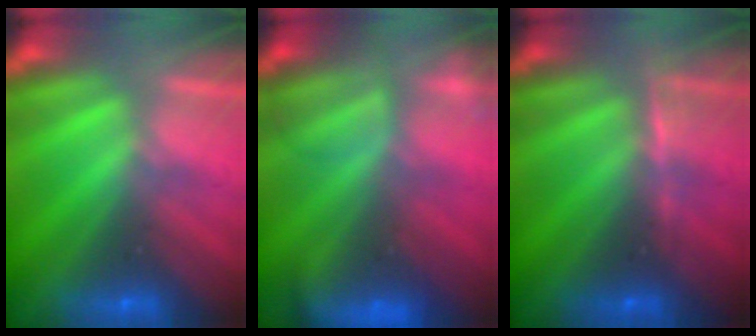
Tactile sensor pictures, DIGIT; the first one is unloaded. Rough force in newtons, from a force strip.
{"total": 8.7}
{"total": 2.8}